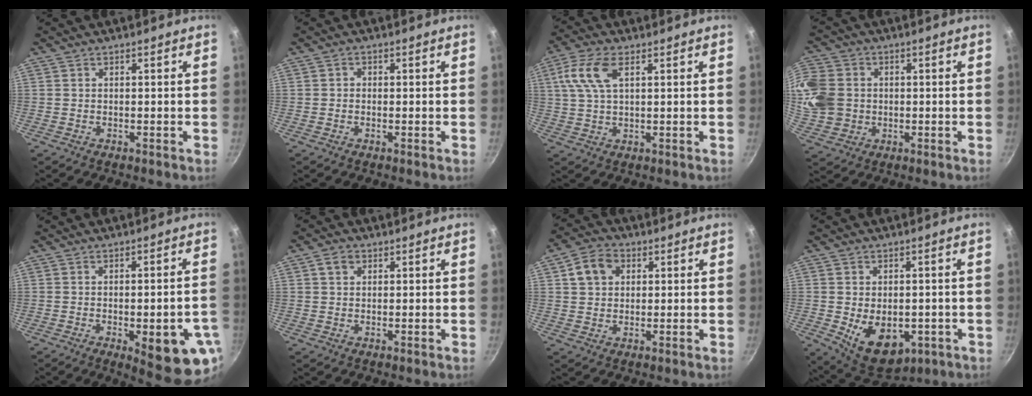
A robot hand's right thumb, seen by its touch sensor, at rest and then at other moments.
{"total": 1.1, "force": [-0.2, 1.0, 0.4], "torque": [-0.003, 0.003, -0.005]}
{"total": 8.3, "force": [2.8, 4.1, 6.6], "torque": [-0.136, 0.012, 0.053]}
{"total": 14.0, "force": [0.9, 12.3, 6.6], "torque": [-0.141, 0.004, 0.015]}
{"total": 14.0, "force": [-4.4, 4.2, 12.6], "torque": [-0.136, 0.001, -0.048]}
{"total": 2.6, "force": [1.0, 2.0, 1.3], "torque": [-0.015, 0.002, 0.016]}
{"total": 6.9, "force": [2.2, 5.5, 3.6], "torque": [-0.045, 0.010, 0.029]}
{"total": 11.3, "force": [-2.5, 7.5, 8.1], "torque": [-0.090, -0.009, -0.014]}